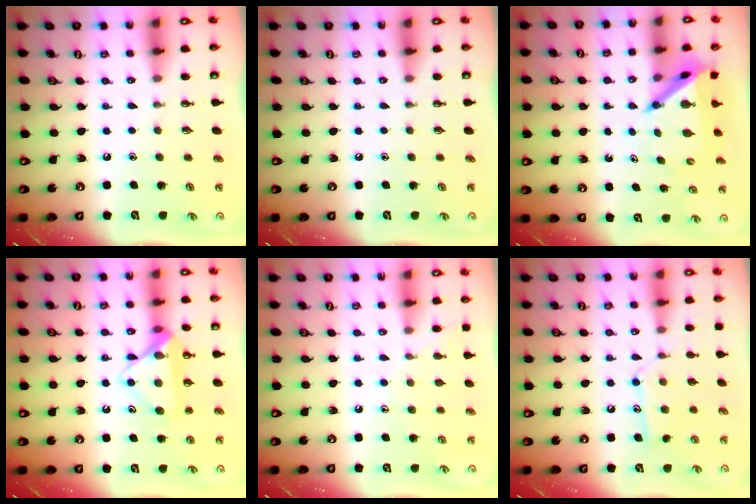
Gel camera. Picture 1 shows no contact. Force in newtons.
{"total": 0.0}
{"total": 7.1, "press": 7.1, "slide": 0.7}
{"total": 13.0, "press": 13.0, "slide": 0.5}
{"total": 7.7, "press": 7.6, "slide": 0.8}
{"total": 11.7, "press": 11.7, "slide": 0.6}